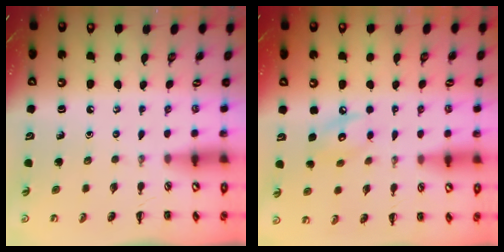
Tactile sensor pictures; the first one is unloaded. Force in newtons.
{"total": 8.1, "press": 8.1, "slide": 0.6}